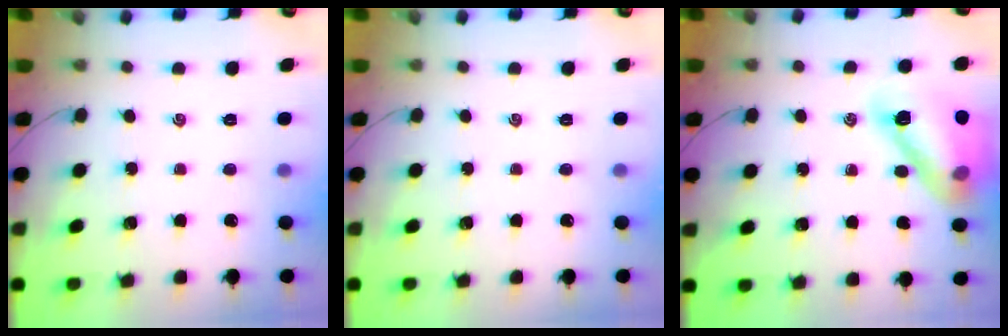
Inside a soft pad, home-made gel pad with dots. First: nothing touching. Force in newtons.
{"total": 0.0}
{"total": 15.3, "press": 15.2, "slide": 1.8}